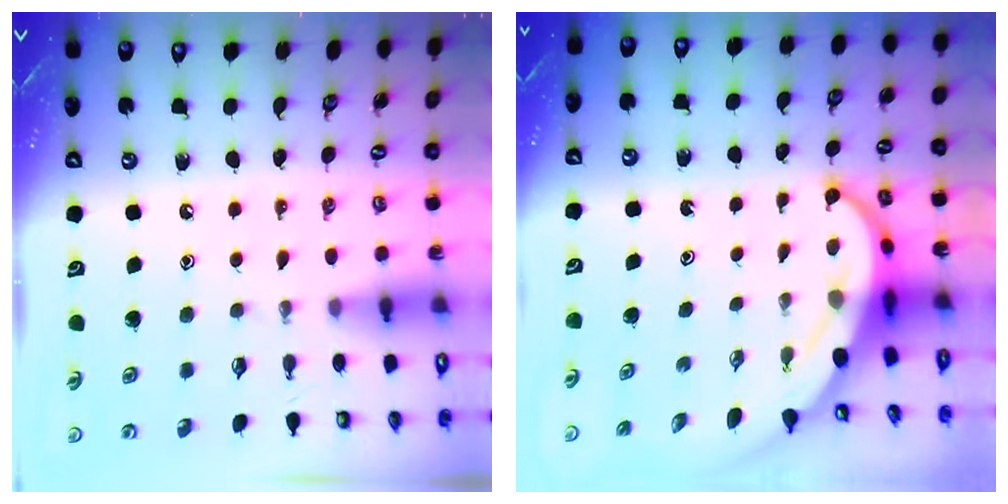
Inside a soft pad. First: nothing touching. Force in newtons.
{"total": 8.1, "press": 8.1, "slide": 1.1}